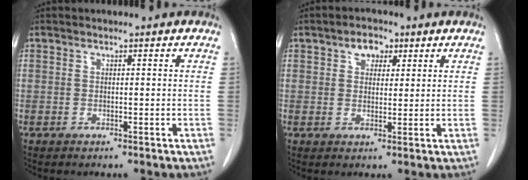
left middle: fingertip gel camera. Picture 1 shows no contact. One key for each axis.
{"total": 3.5, "fx": 1.9, "fy": 2.3, "fz": 1.9, "tx": -0.032, "ty": 0.011, "tz": 0.031}